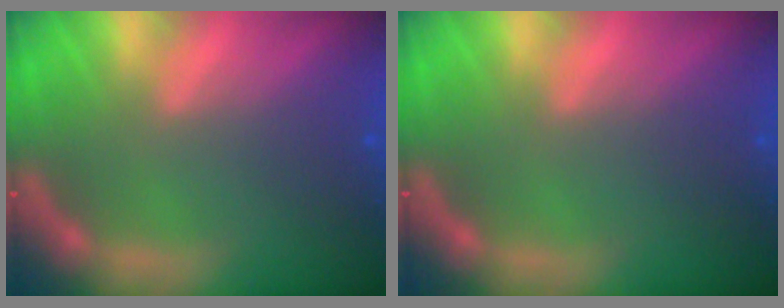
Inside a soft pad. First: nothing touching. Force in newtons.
{"total": 0.0}